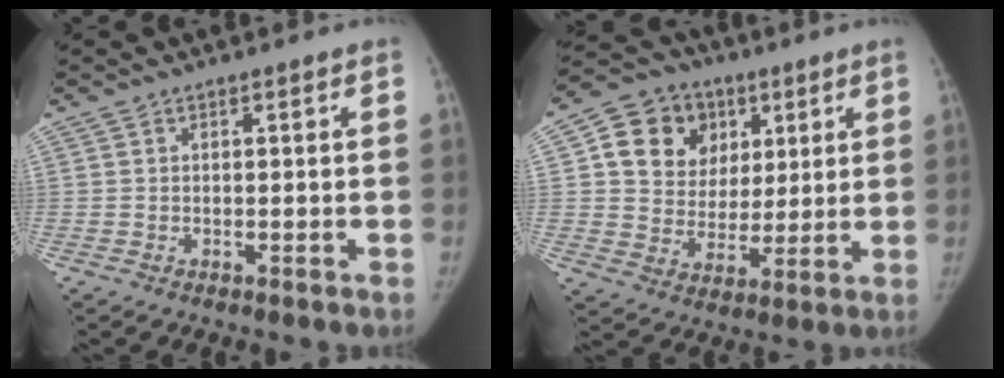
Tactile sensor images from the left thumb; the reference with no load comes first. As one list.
[{"total": 15.0, "force": [5.3, 12.9, 5.5], "torque": [-0.051, -0.001, 0.092]}]